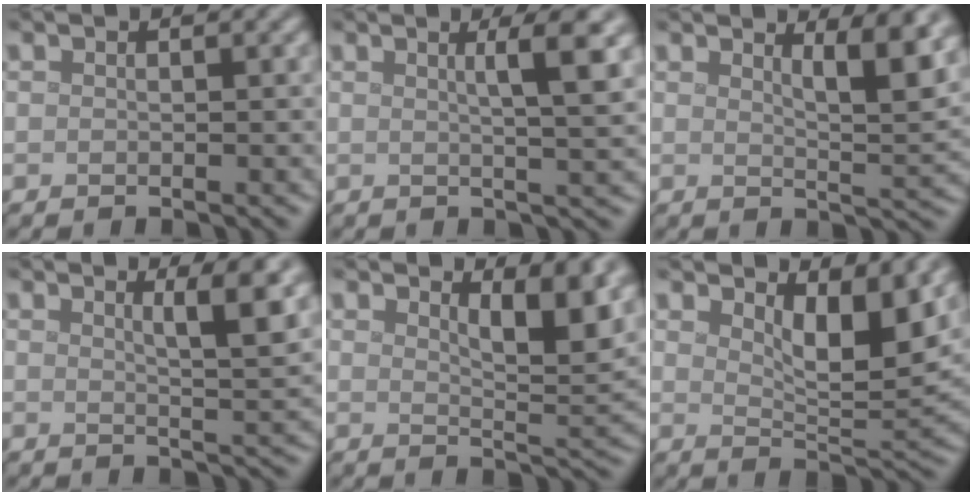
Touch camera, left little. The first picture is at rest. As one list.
[{"total": 4.4, "force": [1.5, 0.6, 4.1], "torque": [-0.054, 0.005, 0.020]}, {"total": 4.8, "force": [2.5, 1.0, 3.9], "torque": [-0.051, -0.007, 0.038]}, {"total": 4.4, "force": [1.9, 0.8, 3.9], "torque": [-0.049, -0.003, 0.029]}, {"total": 5.1, "force": [2.9, 1.5, 4.0], "torque": [-0.055, -0.007, 0.043]}, {"total": 5.3, "force": [3.0, 1.6, 4.0], "torque": [-0.062, -0.011, 0.045]}]